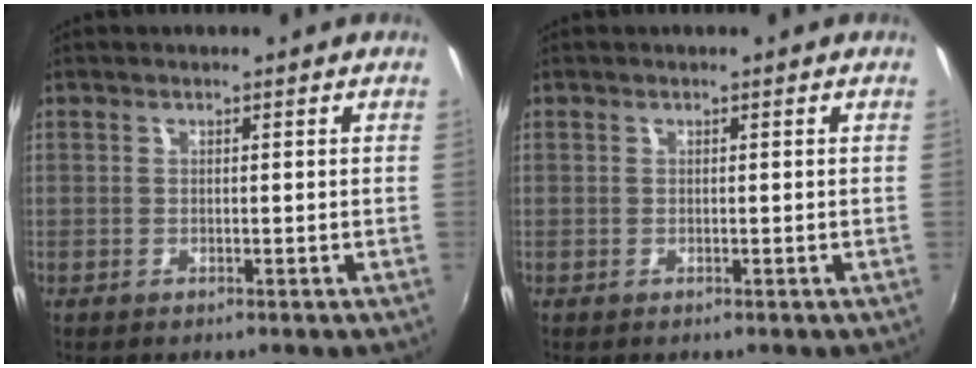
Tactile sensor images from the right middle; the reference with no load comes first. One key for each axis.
{"total": 0.0}